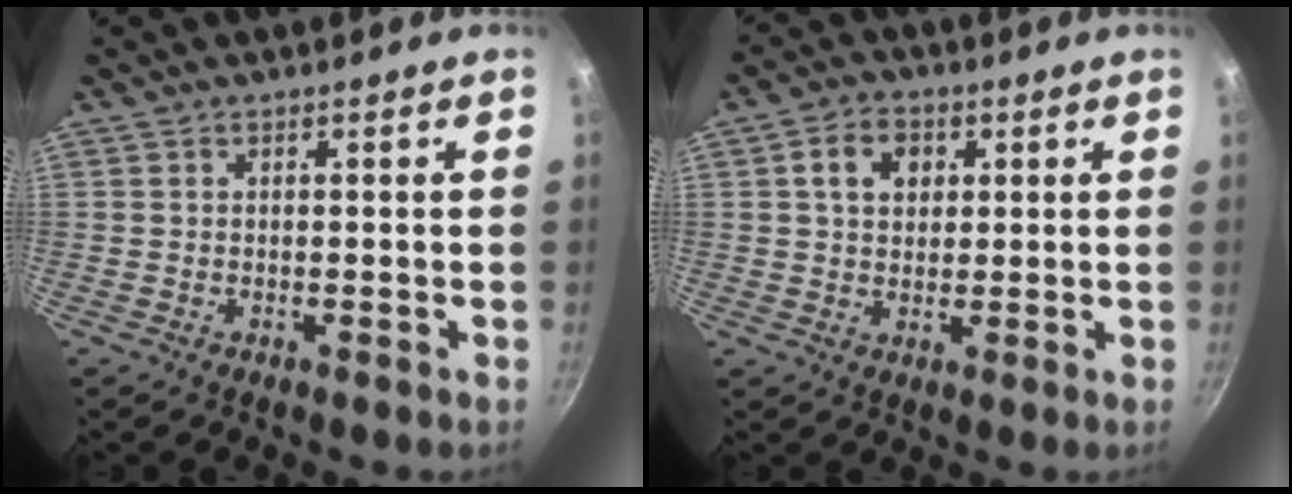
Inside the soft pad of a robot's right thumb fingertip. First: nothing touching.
{"total": 6.5, "force": [1.9, 5.0, 3.6], "torque": [-0.039, 0.004, 0.027]}